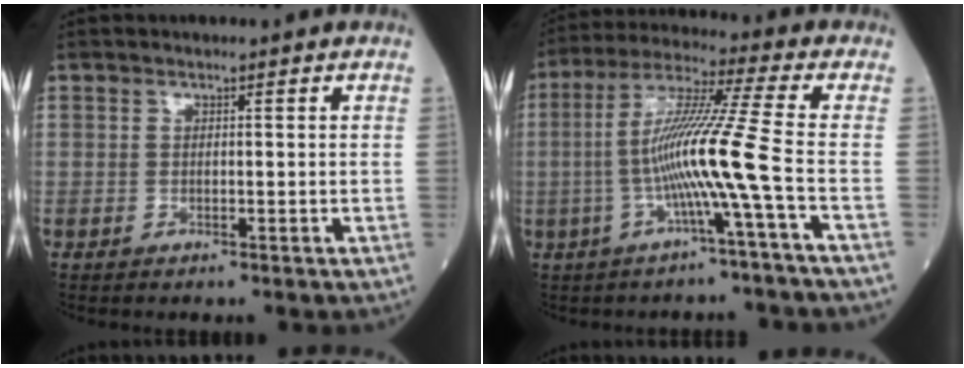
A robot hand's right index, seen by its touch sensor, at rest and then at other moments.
{"total": 11.2, "force": [-2.7, -2.5, 10.6], "torque": [-0.211, 0.012, -0.051]}